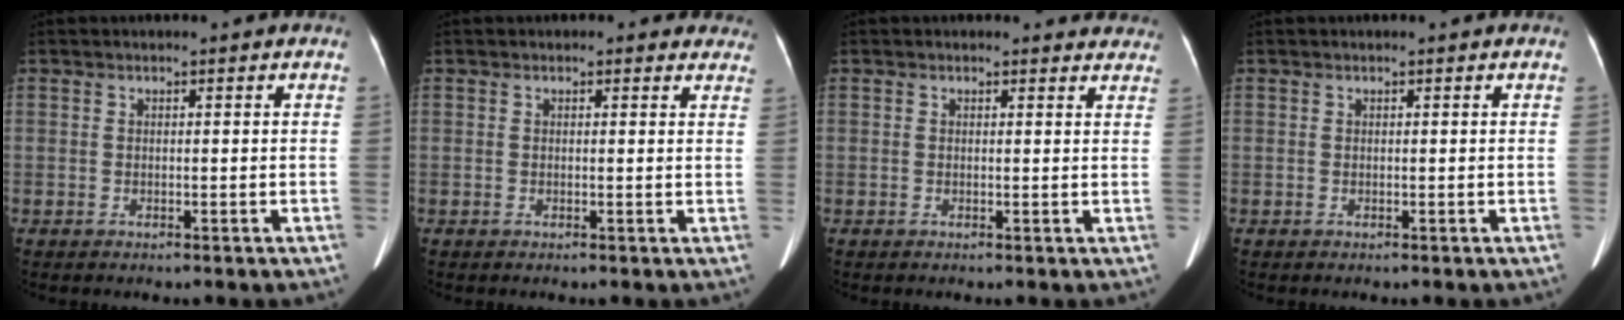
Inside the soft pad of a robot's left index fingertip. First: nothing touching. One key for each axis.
{"total": 3.2, "fx": 2.8, "fy": 1.5, "fz": 0.5, "tx": 0.013, "ty": -0.006, "tz": 0.008}
{"total": 4.3, "fx": 4.0, "fy": 1.5, "fz": 0.2, "tx": 0.013, "ty": -0.011, "tz": 0.019}
{"total": 0.0}